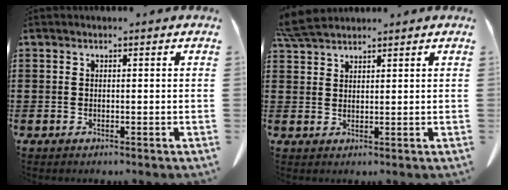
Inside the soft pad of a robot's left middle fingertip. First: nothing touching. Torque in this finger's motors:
{"motor_torque": [0.65, 0.47, 0.20, 0.10]}